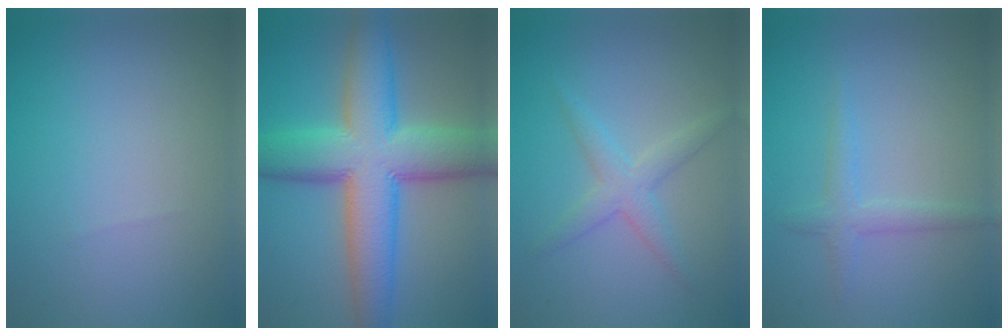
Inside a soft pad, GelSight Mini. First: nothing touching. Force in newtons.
{"total": 11.8, "press": 11.8, "slide": 0.3}
{"total": 2.6, "press": 2.6, "slide": 0.1}
{"total": 1.9, "press": 1.9, "slide": 0.1}